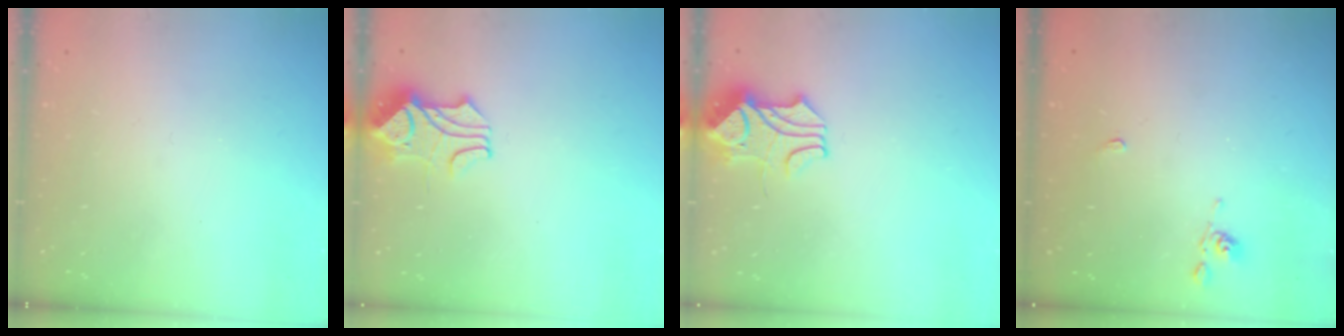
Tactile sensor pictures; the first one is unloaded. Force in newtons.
{"total": 1.6, "press": 1.2, "slide": 1.0}
{"total": 2.2, "press": 2.0, "slide": 0.7}
{"total": 2.2, "press": 2.1, "slide": 0.6}